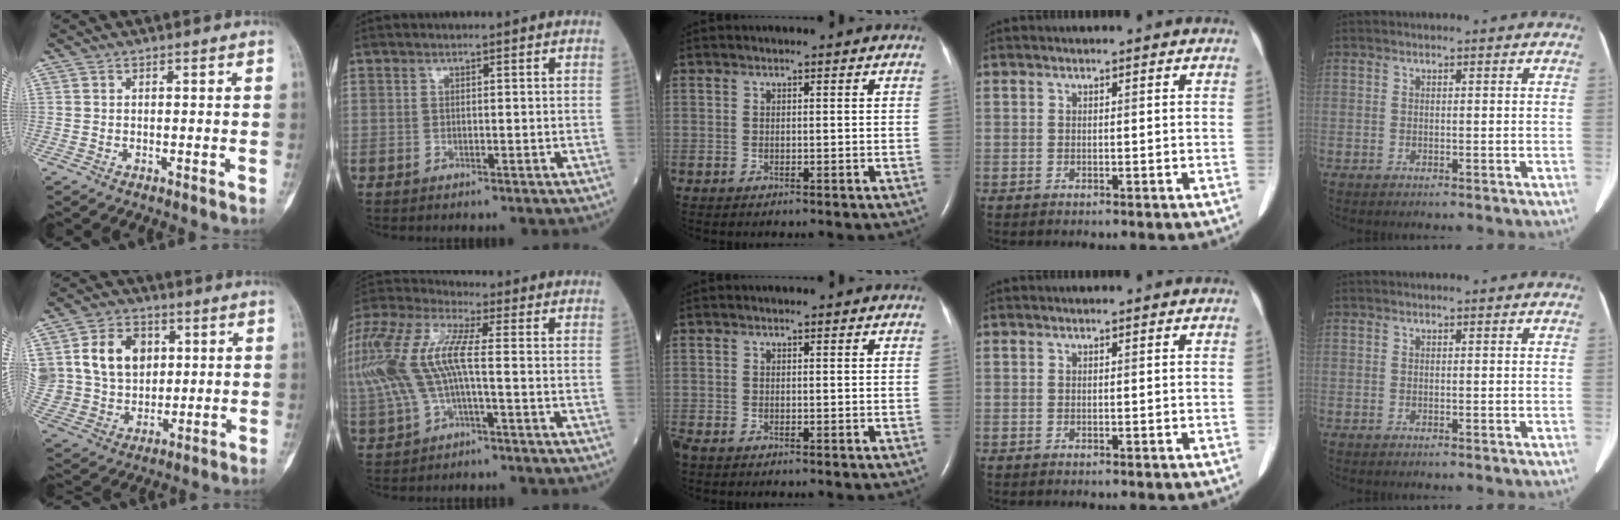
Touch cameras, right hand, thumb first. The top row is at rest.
{"thumb": {"total": 16.1, "force": [4.3, 12.7, 8.9], "torque": [-0.142, 0.002, 0.090]}, "index": {"total": 15.8, "force": [-0.1, 4.8, 15.1], "torque": [-0.357, 0.025, -0.005]}, "middle": {"total": 0.9, "force": [-0.8, 0.2, 0.4], "torque": [-0.017, -0.005, -0.015]}}